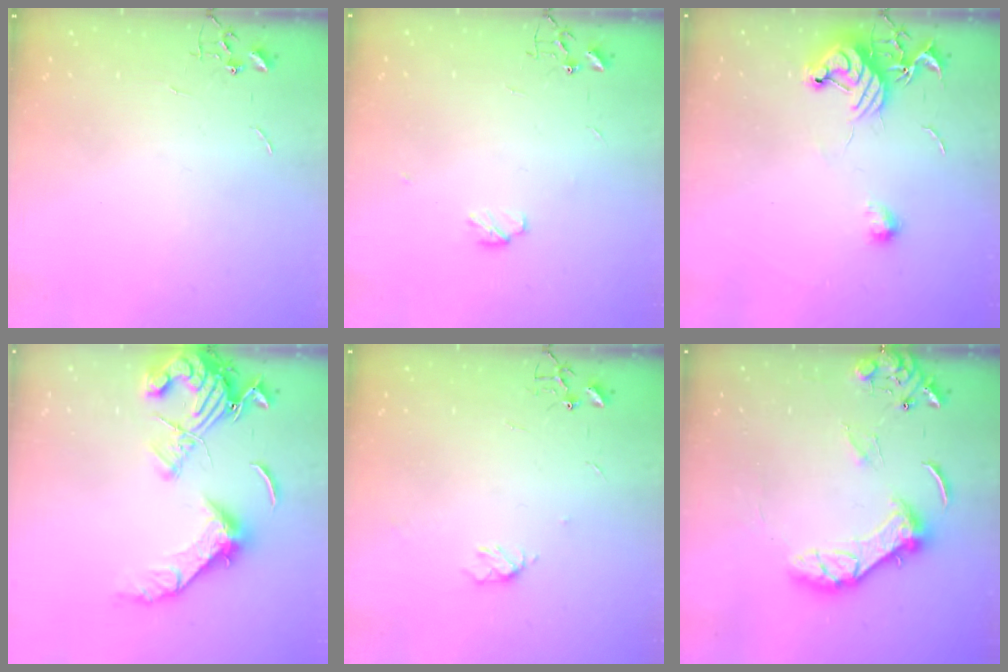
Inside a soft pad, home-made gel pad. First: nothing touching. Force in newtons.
{"total": 4.5, "press": 4.4, "slide": 1.2}
{"total": 12.1, "press": 12.1, "slide": 0.4}
{"total": 16.5, "press": 16.3, "slide": 2.9}
{"total": 4.5, "press": 4.5, "slide": 0.6}
{"total": 13.0, "press": 12.9, "slide": 1.1}